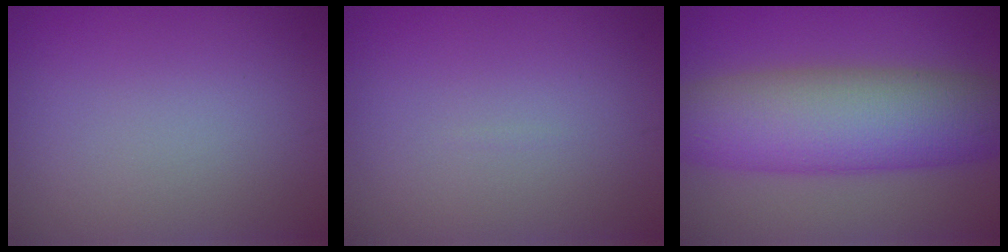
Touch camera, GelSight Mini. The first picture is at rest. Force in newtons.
{"total": 0.0}
{"total": 10.6, "press": 10.6, "slide": 0.4}